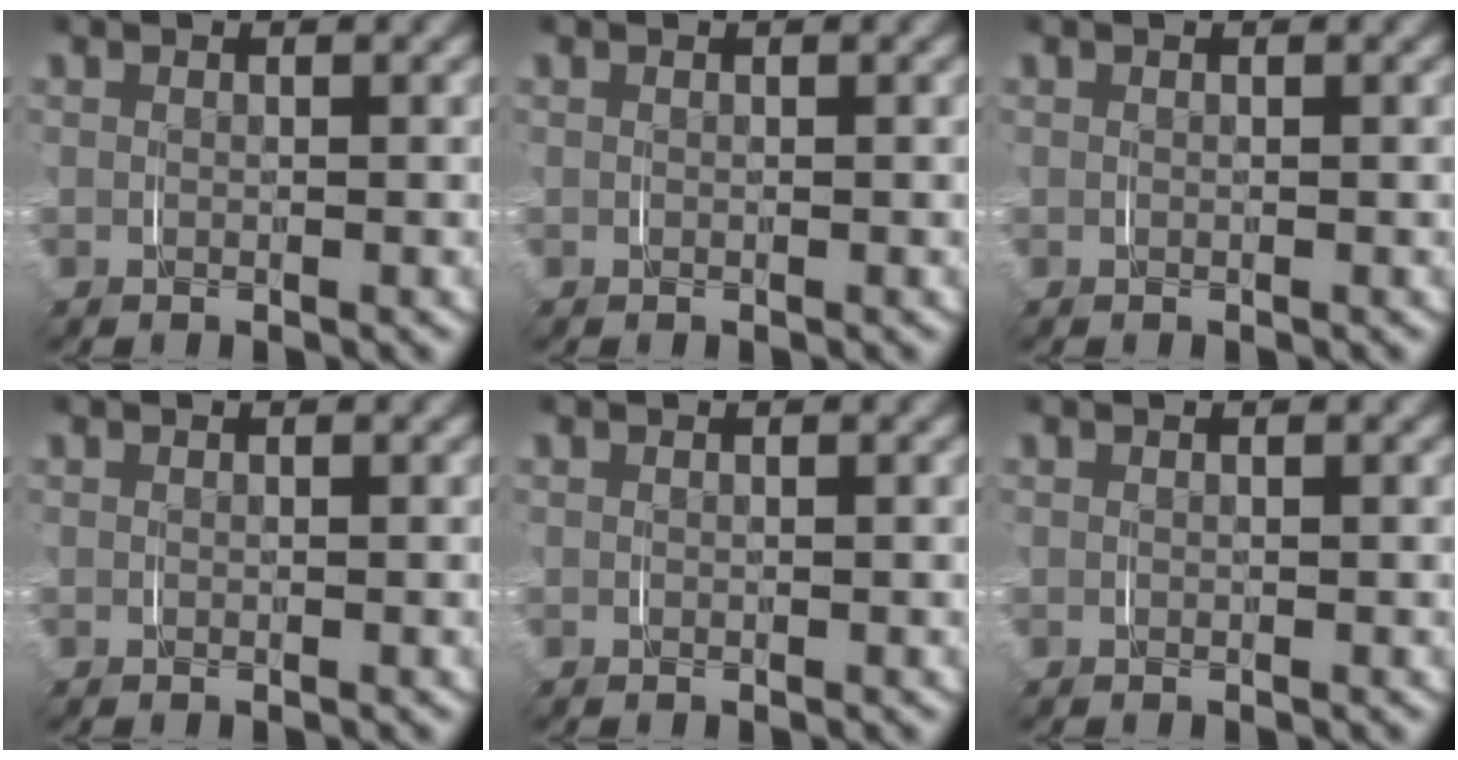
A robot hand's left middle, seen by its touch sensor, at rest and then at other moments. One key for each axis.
{"total": 0.0}
{"total": 0.0}
{"total": 0.0}
{"total": 0.0}
{"total": 0.0}